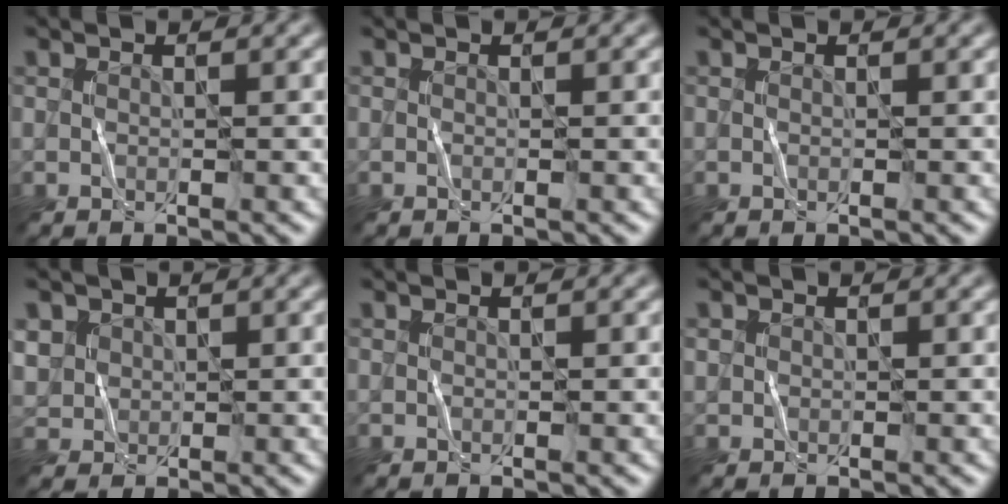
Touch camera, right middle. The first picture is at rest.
{"total": 0.0}
{"total": 0.0}
{"total": 2.3, "force": [0.9, 2.1, 0.2], "torque": [-0.032, 0.001, 0.027]}
{"total": 0.0}
{"total": 0.5, "force": [0.2, 0.4, -0.1], "torque": [0.002, 0.001, 0.002]}